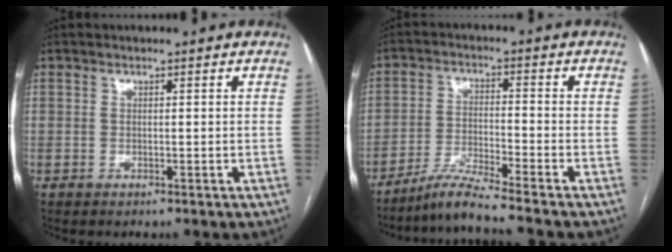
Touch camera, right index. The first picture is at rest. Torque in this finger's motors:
{"motor_torque": [-0.51, -0.47, 0.05, 0.00]}